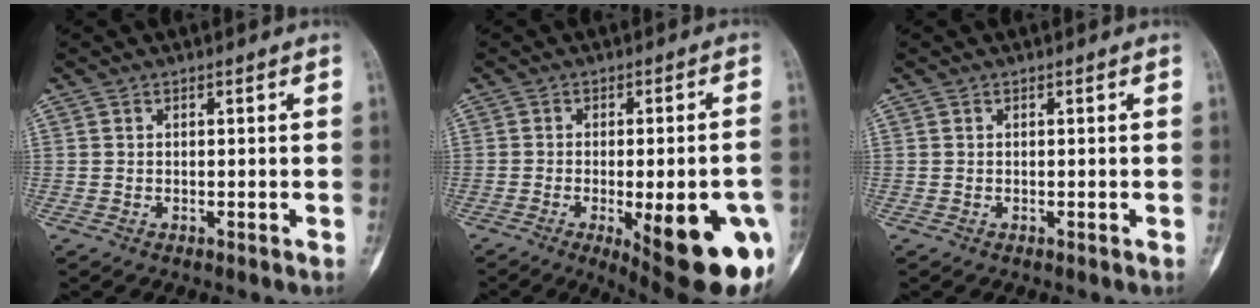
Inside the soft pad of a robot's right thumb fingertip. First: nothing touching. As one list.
[{"total": 20.9, "force": [-7.2, 6.4, 18.6], "torque": [-0.188, 0.001, -0.074]}, {"total": 0.0}]